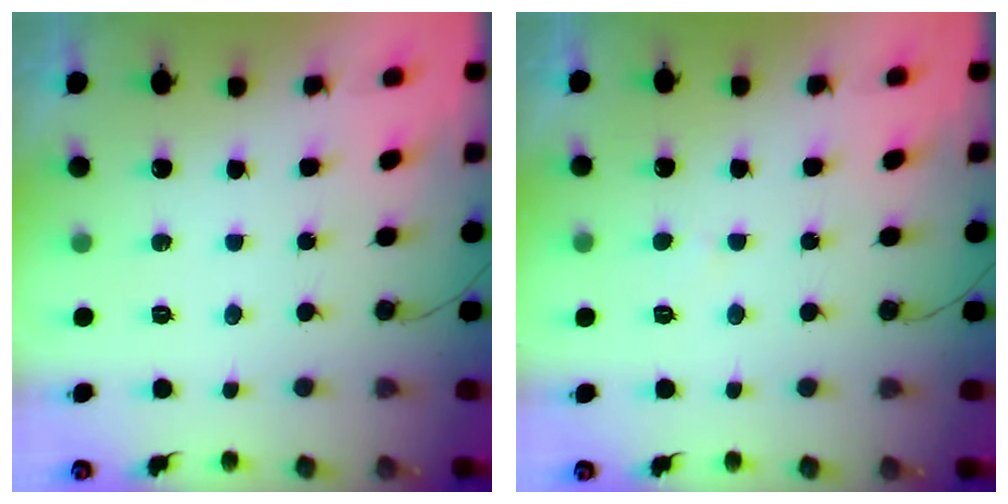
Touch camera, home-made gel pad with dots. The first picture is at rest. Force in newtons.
{"total": 2.1, "press": 2.1, "slide": 0.2}